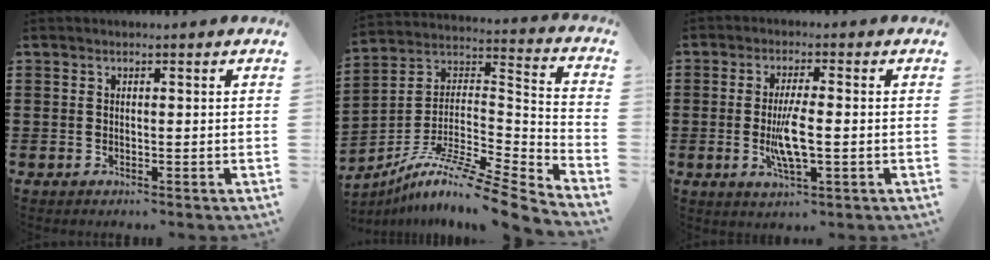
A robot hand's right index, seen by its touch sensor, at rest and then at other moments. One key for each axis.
{"total": 9.6, "fx": -7.7, "fy": 0.5, "fz": 5.7, "tx": -0.102, "ty": -0.005, "tz": -0.154}
{"total": 6.0, "fx": -0.9, "fy": 1.3, "fz": 5.7, "tx": -0.119, "ty": -0.008, "tz": -0.021}